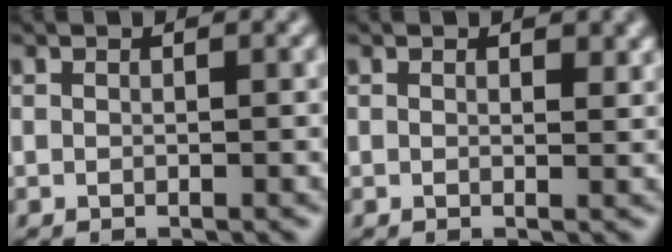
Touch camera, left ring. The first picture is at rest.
{"total": 1.0, "force": [0.6, 0.5, 0.6], "torque": [-0.005, -0.002, 0.009]}